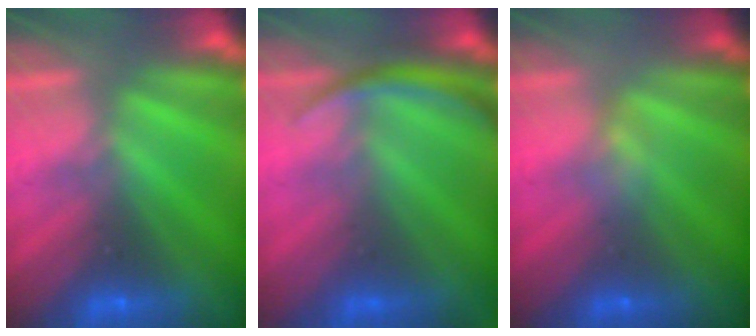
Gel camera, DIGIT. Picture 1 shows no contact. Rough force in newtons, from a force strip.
{"total": 2.9}
{"total": 2.3}